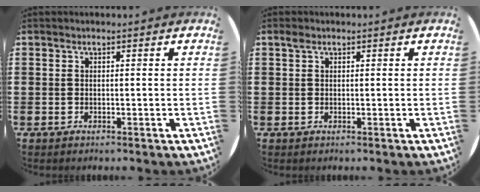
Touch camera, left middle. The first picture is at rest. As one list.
[{"total": 0.7, "force": [0.4, 0.5, 0.2], "torque": [0.001, 0.000, 0.007]}]